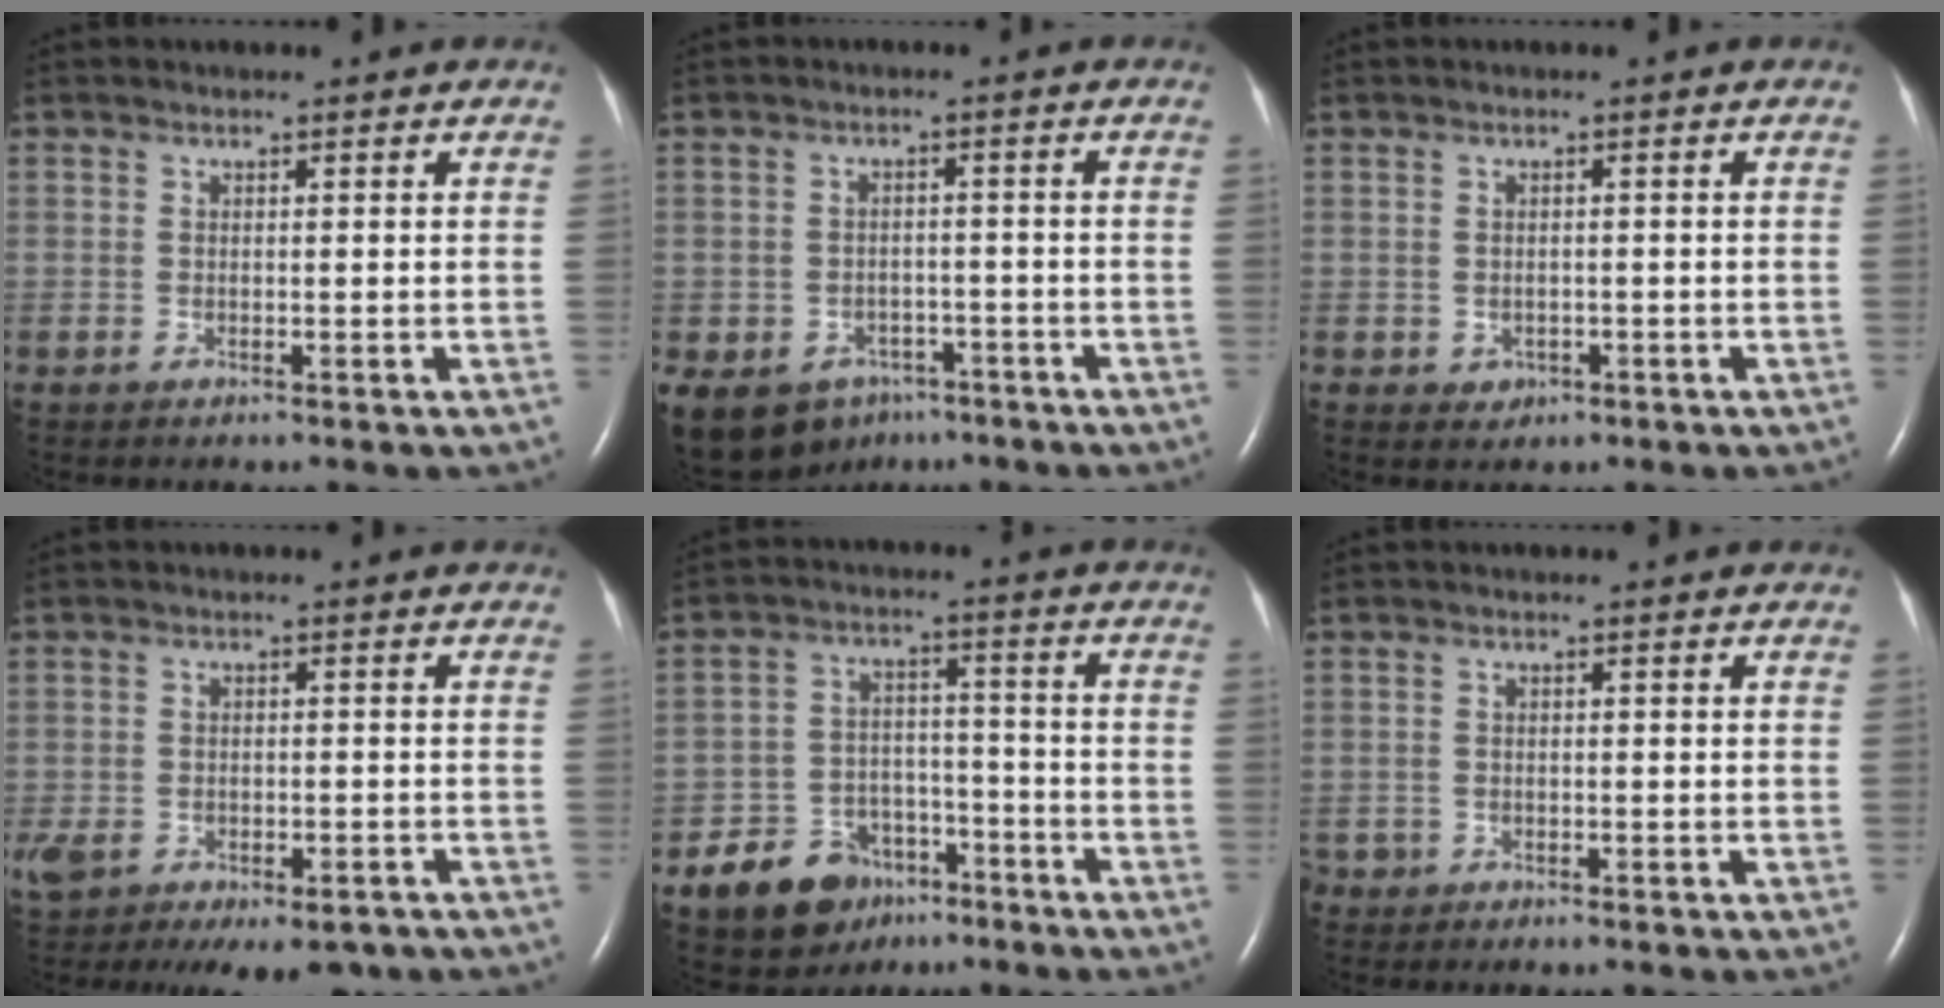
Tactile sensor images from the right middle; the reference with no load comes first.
{"total": 12.4, "force": [-7.3, 9.1, 4.3], "torque": [-0.108, 0.003, -0.092]}
{"total": 1.6, "force": [-0.5, 1.4, 0.5], "torque": [-0.006, 0.003, 0.000]}
{"total": 16.6, "force": [-10.9, 8.9, 8.9], "torque": [-0.204, -0.022, -0.143]}
{"total": 10.2, "force": [-6.5, 6.9, 3.6], "torque": [-0.066, 0.018, -0.101]}
{"total": 2.9, "force": [-2.4, 1.6, 0.0], "torque": [-0.005, 0.004, -0.038]}